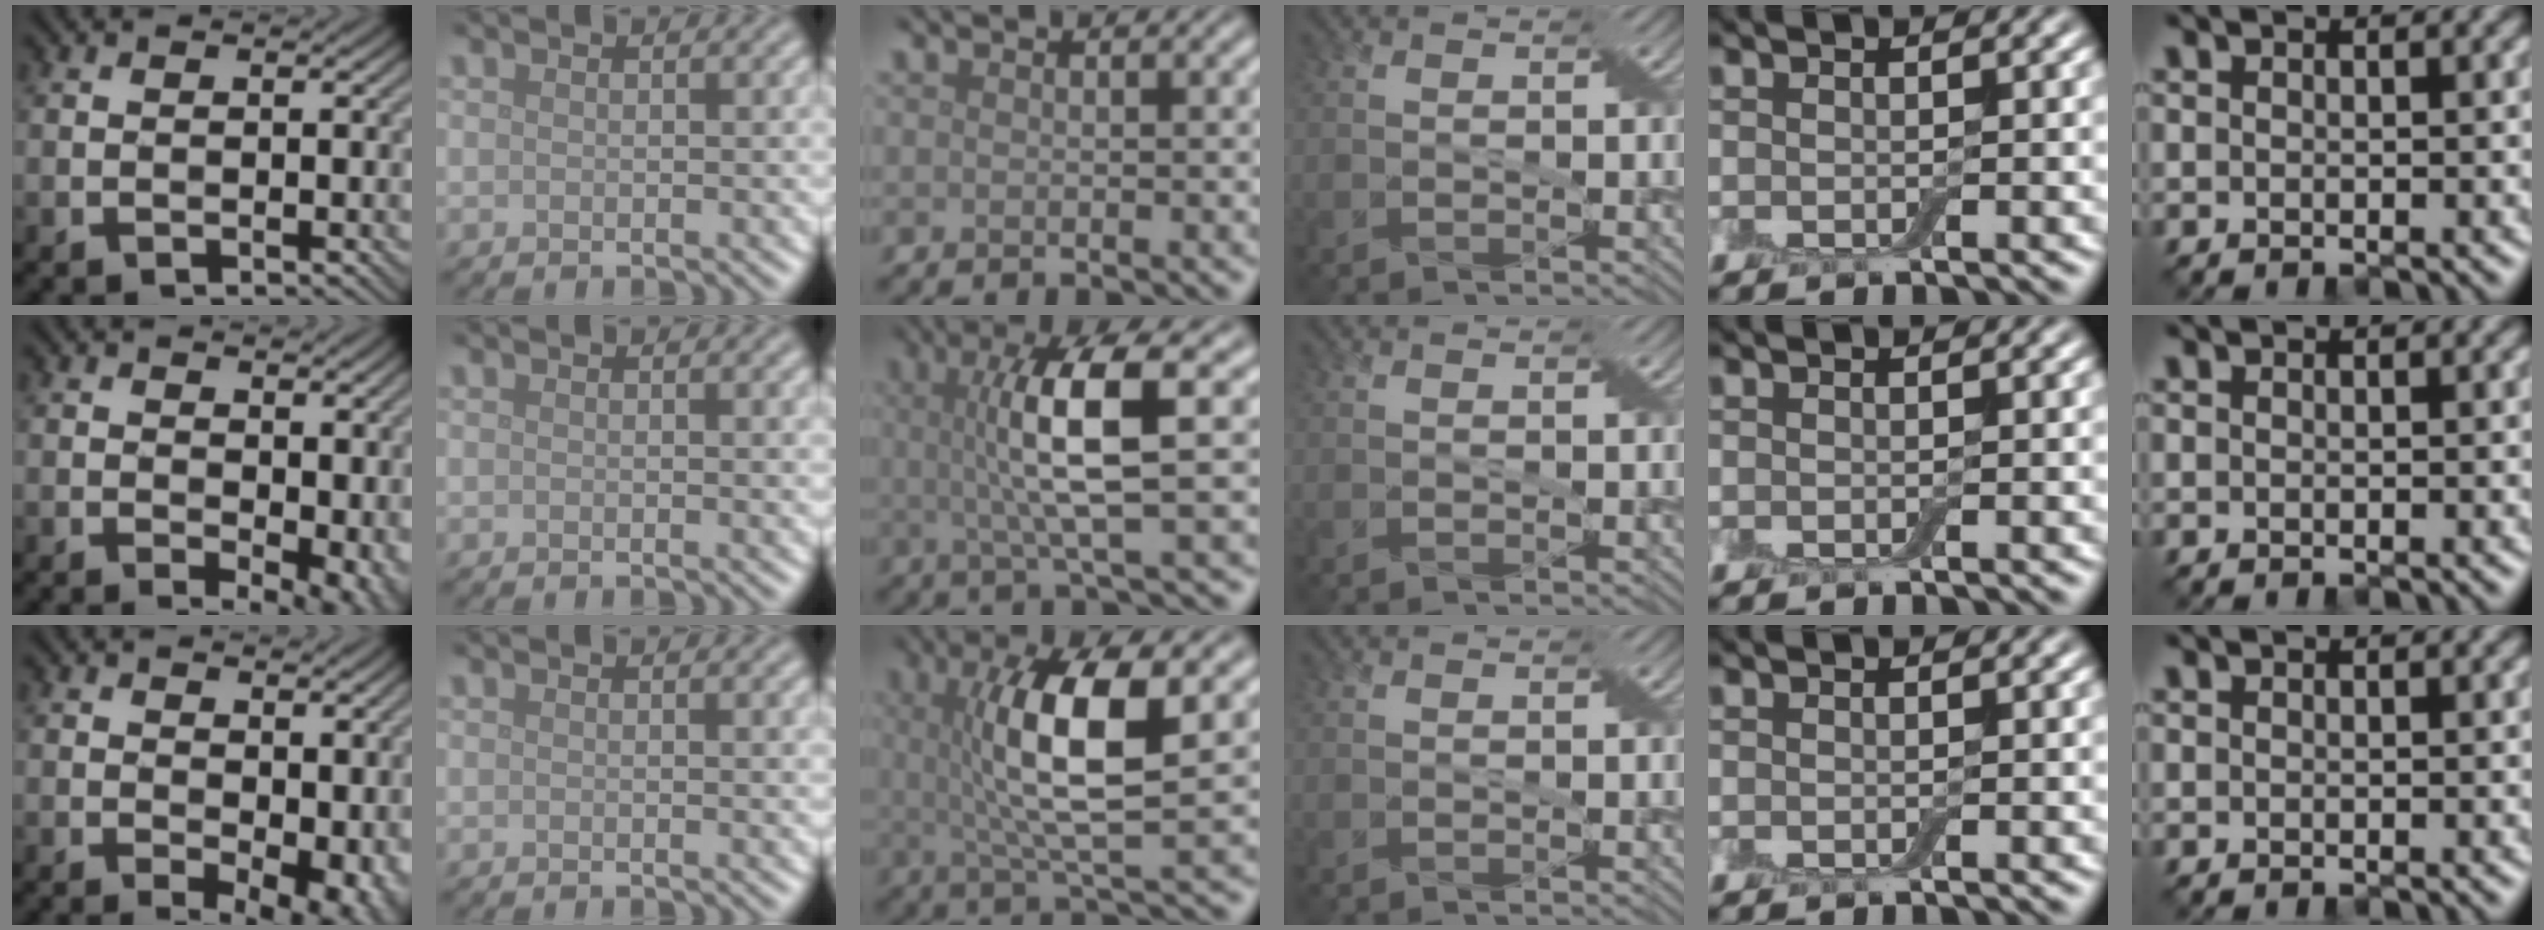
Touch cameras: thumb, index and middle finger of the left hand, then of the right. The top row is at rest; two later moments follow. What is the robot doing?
{"motion": "pour", "object": "bottle"}